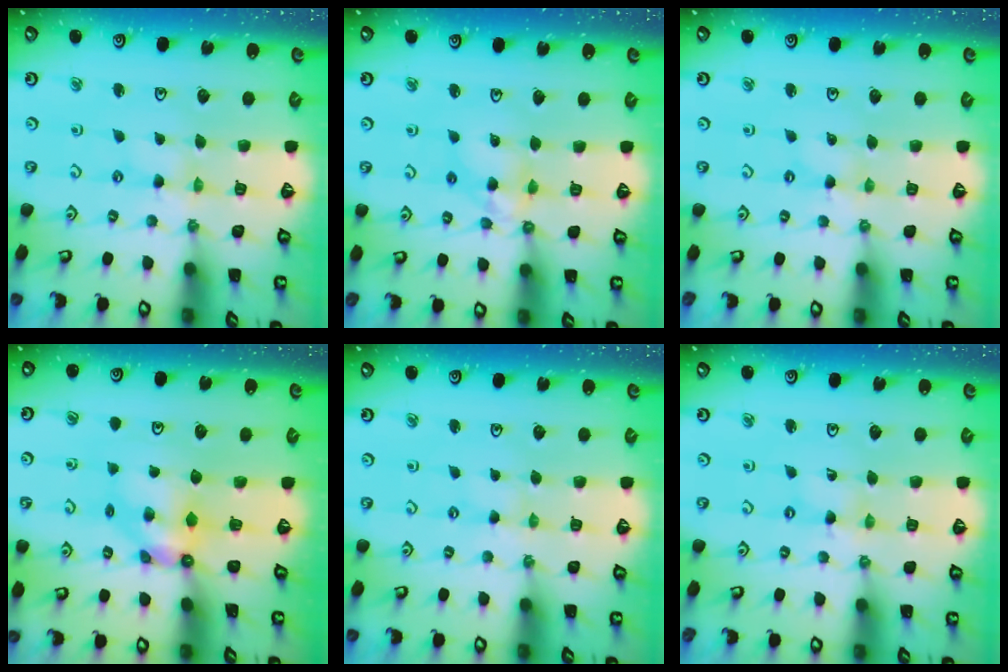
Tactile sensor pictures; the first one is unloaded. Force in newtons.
{"total": 8.5, "press": 8.4, "slide": 0.8}
{"total": 0.6, "press": 0.6, "slide": 0.1}
{"total": 5.0, "press": 5.0, "slide": 0.3}
{"total": 0.0}
{"total": 0.5, "press": 0.5, "slide": 0.2}